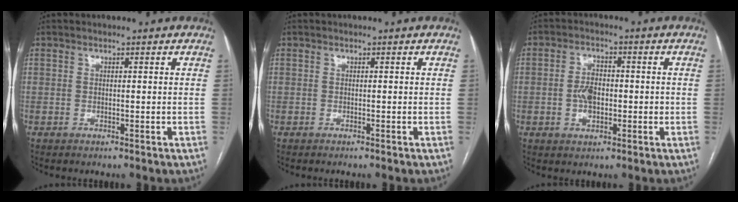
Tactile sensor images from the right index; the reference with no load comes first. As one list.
[{"total": 0.0}, {"total": 4.7, "force": [-0.7, 2.8, 3.7], "torque": [-0.073, 0.007, -0.010]}]